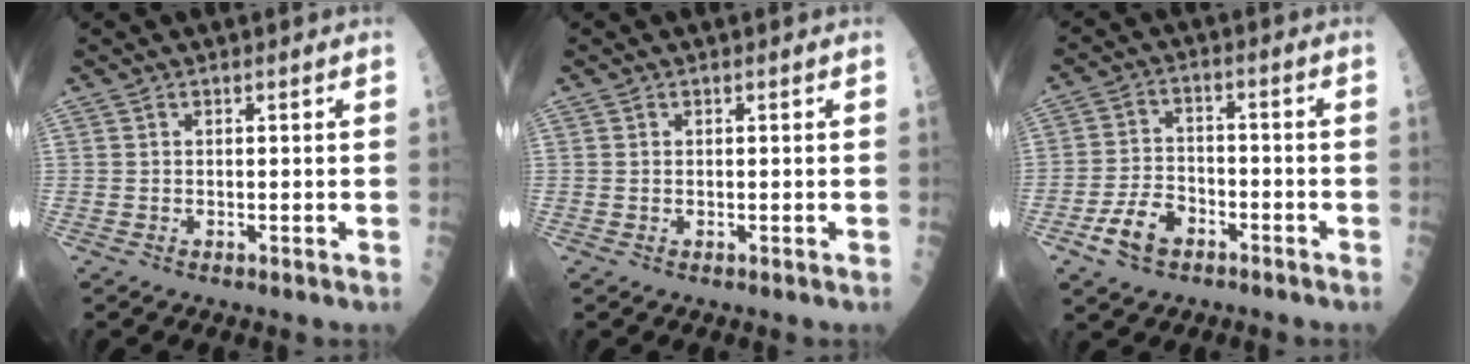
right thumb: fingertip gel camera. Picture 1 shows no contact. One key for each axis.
{"total": 0.0}
{"total": 7.5, "fx": -4.0, "fy": 4.6, "fz": 4.4, "tx": -0.074, "ty": 0.027, "tz": -0.071}